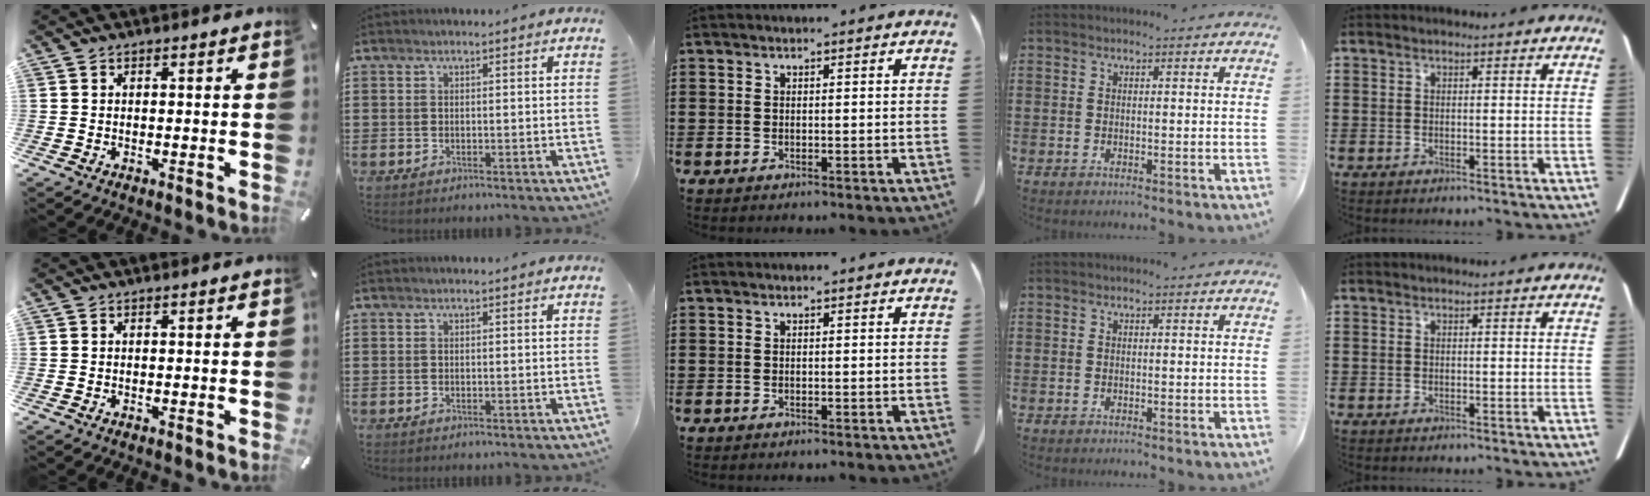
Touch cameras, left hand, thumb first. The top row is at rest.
{}